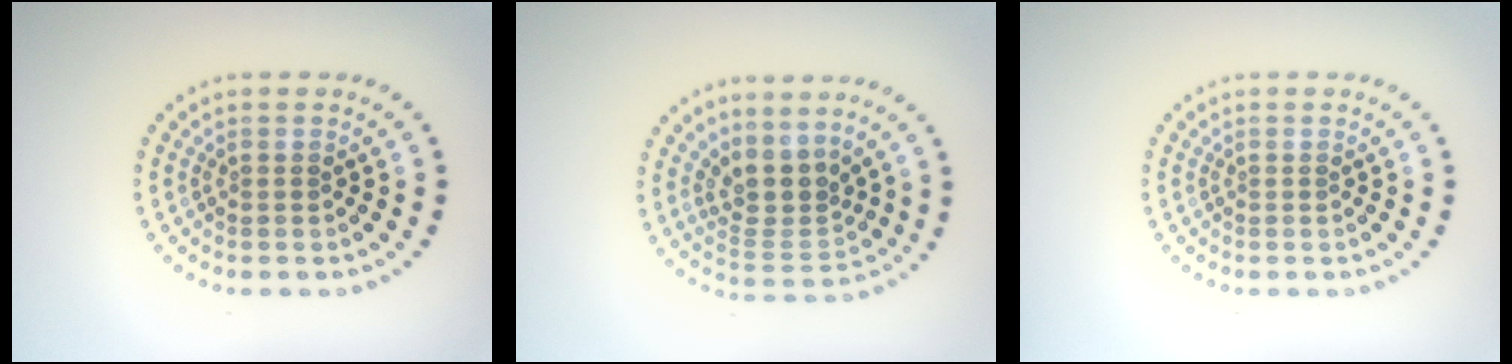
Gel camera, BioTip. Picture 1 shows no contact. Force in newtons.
{"total": 3.4, "press": 2.5, "slide": 2.4}
{"total": 0.0}